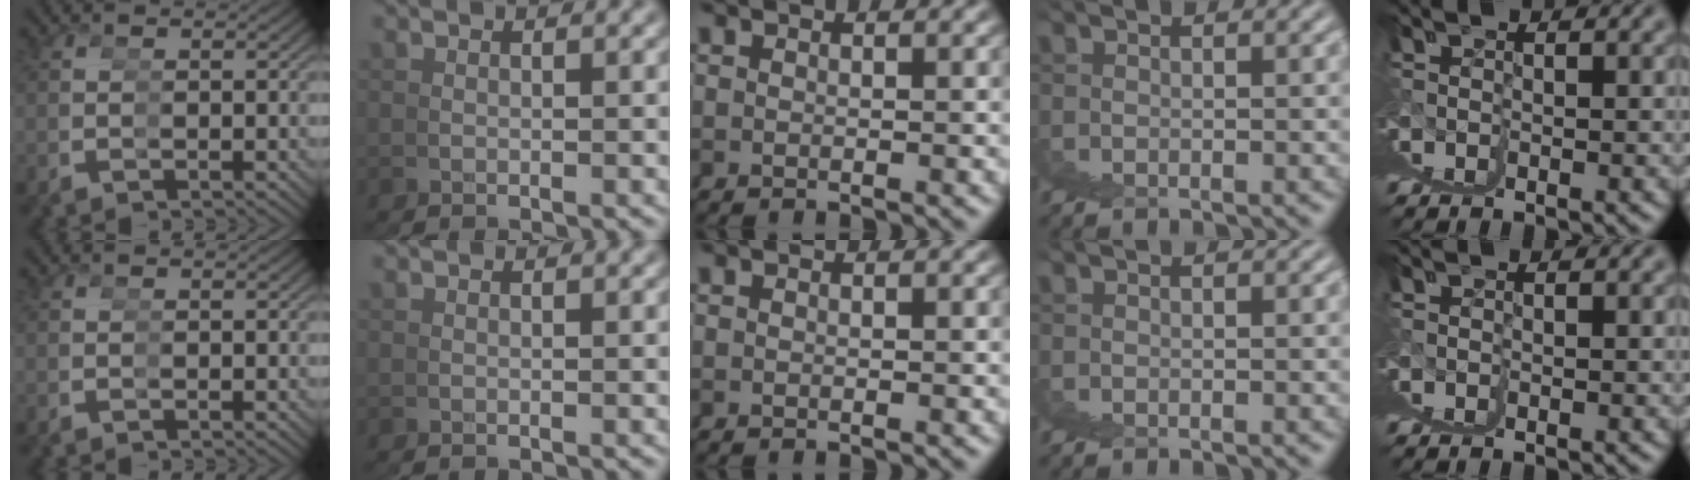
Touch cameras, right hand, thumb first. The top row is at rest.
{}